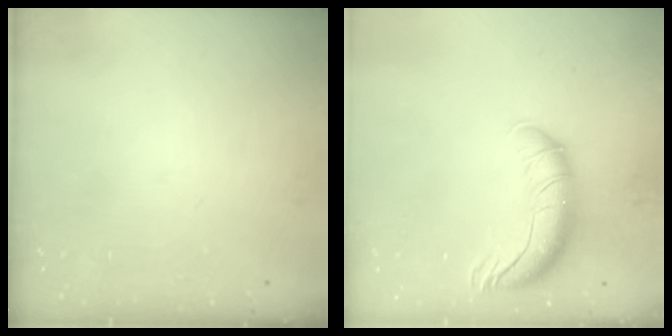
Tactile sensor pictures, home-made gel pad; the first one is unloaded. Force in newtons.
{"total": 12.1, "press": 11.8, "slide": 2.9}